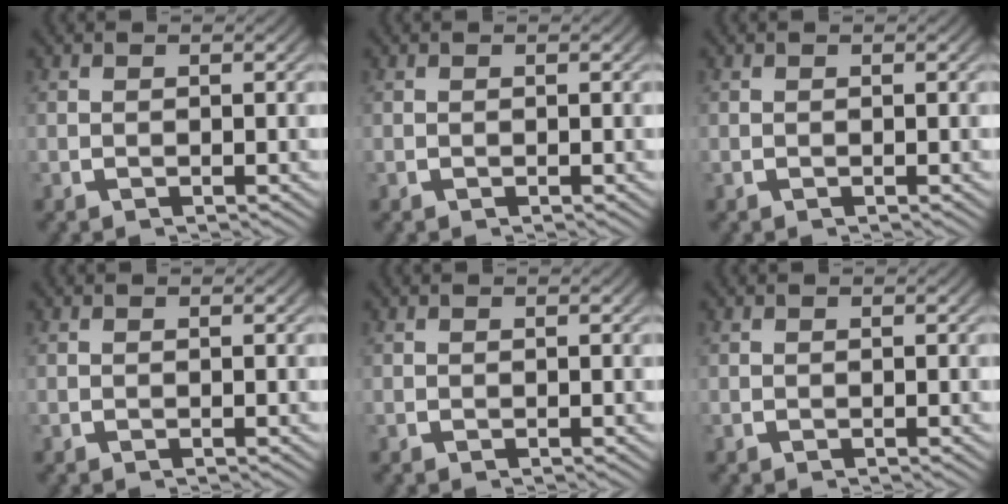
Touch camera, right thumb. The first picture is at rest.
{"total": 0.0}
{"total": 0.0}
{"total": 0.0}
{"total": 0.0}
{"total": 0.0}